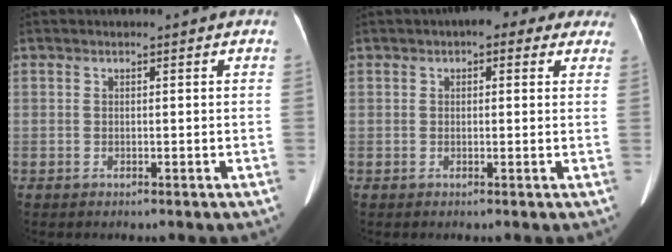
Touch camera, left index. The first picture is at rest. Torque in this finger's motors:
{"motor_torque": [0.24, -0.26, 0.01, 0.03]}